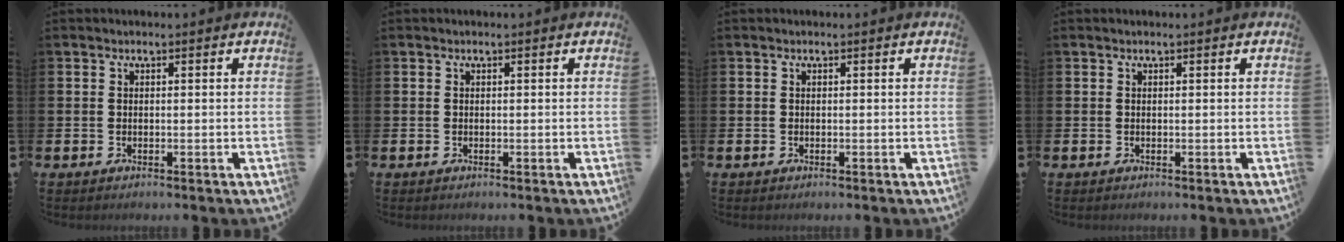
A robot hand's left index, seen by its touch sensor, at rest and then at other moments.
{"total": 0.0}
{"total": 0.0}
{"total": 0.0}